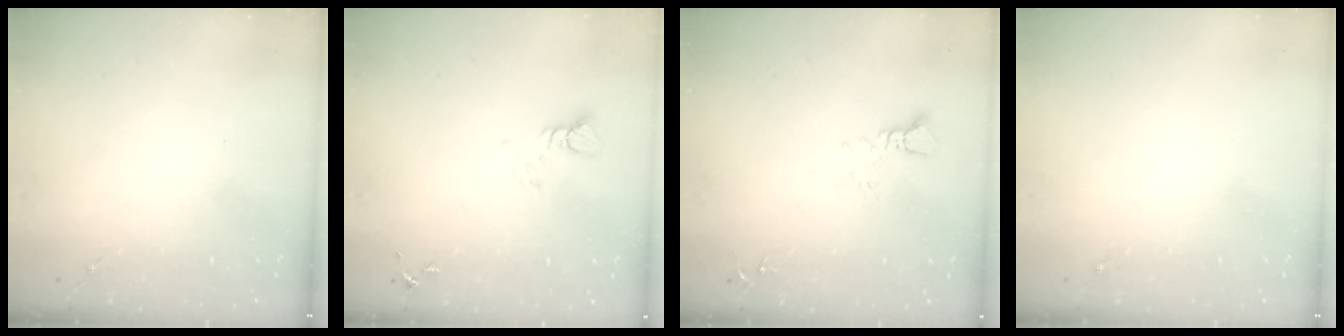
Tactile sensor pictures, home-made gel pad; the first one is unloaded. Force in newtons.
{"total": 4.0, "press": 4.0, "slide": 0.1}
{"total": 3.6, "press": 3.6, "slide": 0.3}
{"total": 0.0}